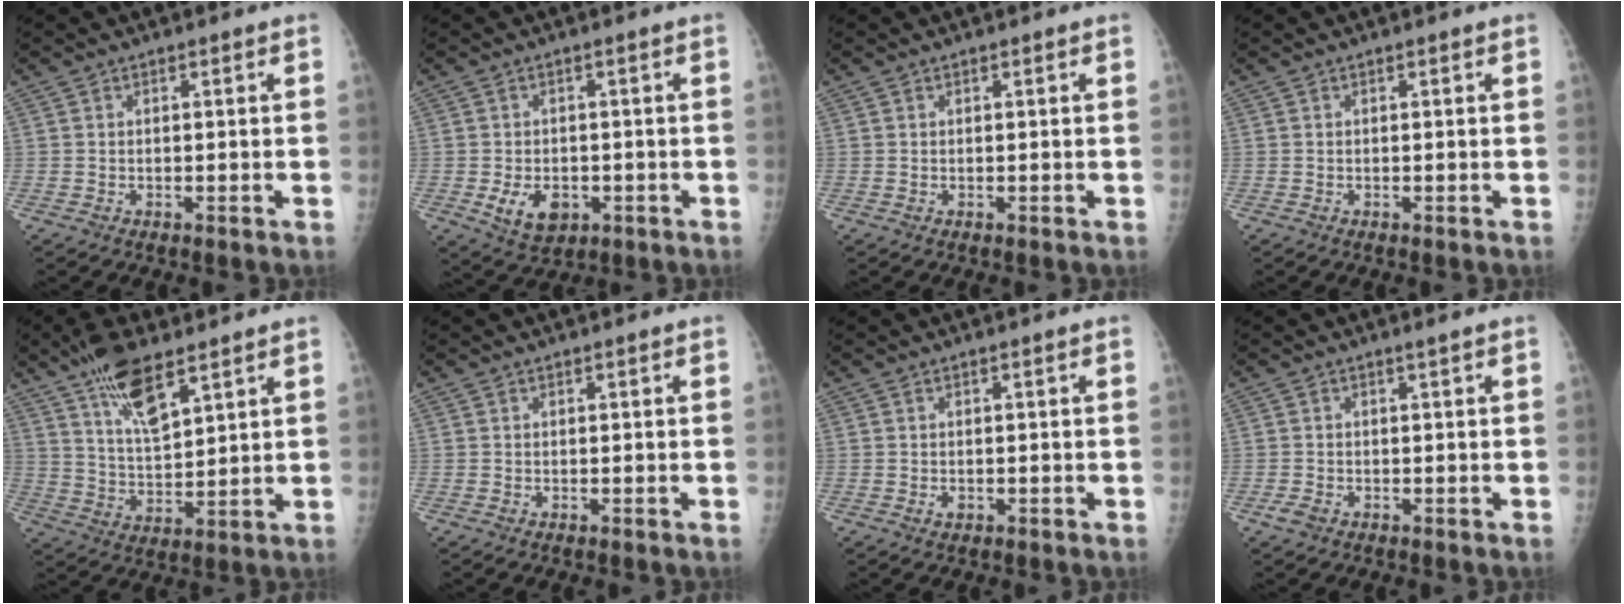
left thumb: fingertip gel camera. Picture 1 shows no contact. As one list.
[{"total": 6.4, "force": [-1.9, 4.5, 4.2], "torque": [-0.057, 0.002, -0.019]}, {"total": 0.0}, {"total": 0.0}, {"total": 11.4, "force": [7.3, 4.0, 7.8], "torque": [-0.127, -0.034, 0.139]}, {"total": 0.0}, {"total": 1.0, "force": [0.0, 0.7, 0.7], "torque": [-0.004, -0.001, 0.001]}, {"total": 1.8, "force": [-0.3, 1.0, 1.5], "torque": [-0.032, 0.011, -0.003]}]